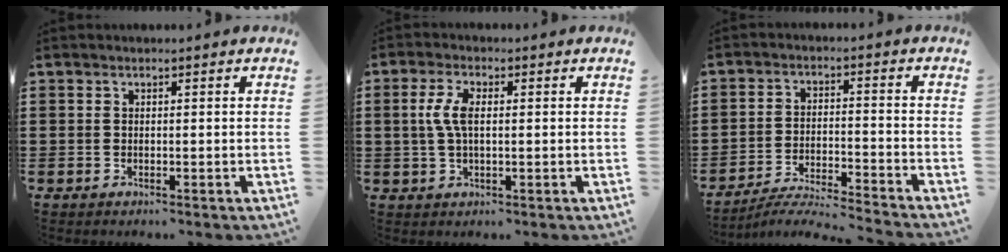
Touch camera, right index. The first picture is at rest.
{"total": 4.9, "force": [0.4, 2.0, 4.4], "torque": [-0.109, 0.000, -0.002]}
{"total": 5.2, "force": [-5.1, -0.3, 1.4], "torque": [-0.032, -0.010, -0.103]}